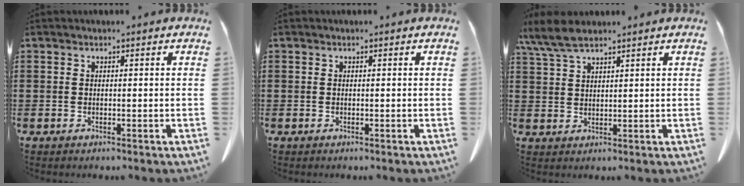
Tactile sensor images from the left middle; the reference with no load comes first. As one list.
[{"total": 0.0}, {"total": 5.7, "force": [4.2, 1.4, 3.5], "torque": [-0.086, -0.006, 0.076]}]